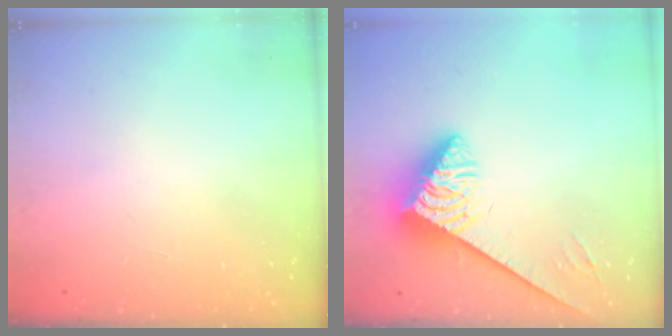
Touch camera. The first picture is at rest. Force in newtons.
{"total": 3.9, "press": 3.9, "slide": 0.8}